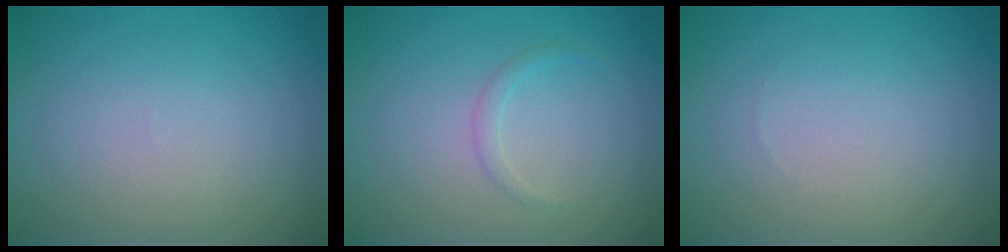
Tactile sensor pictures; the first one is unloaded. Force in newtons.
{"total": 0.9, "press": 0.9, "slide": 0.0}
{"total": 0.0}